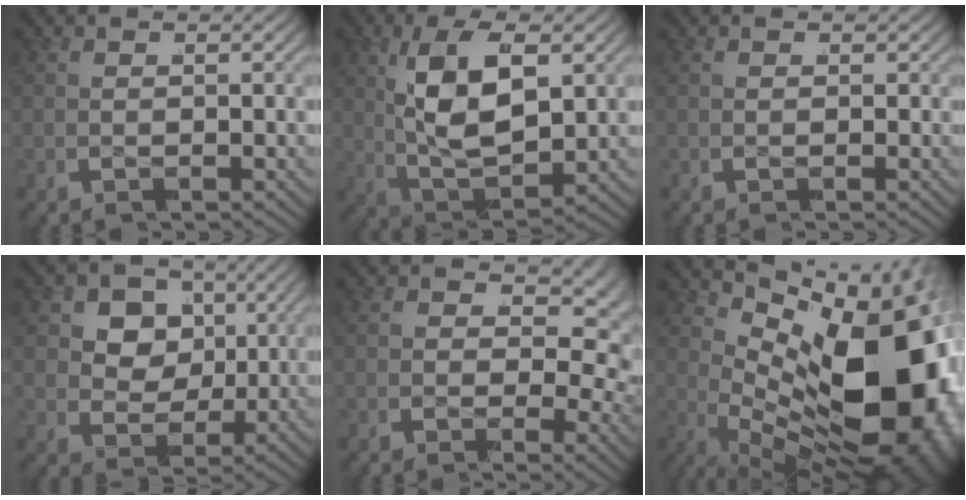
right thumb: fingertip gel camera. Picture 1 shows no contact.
{"total": 11.8, "force": [-0.5, 7.5, 9.2], "torque": [-0.207, -0.030, 0.006]}
{"total": 1.5, "force": [0.3, 1.1, 1.0], "torque": [-0.011, -0.006, 0.004]}
{"total": 10.1, "force": [1.4, 7.8, 6.2], "torque": [-0.125, -0.015, 0.024]}
{"total": 7.7, "force": [-0.1, 4.8, 6.0], "torque": [-0.085, -0.015, 0.002]}
{"total": 24.7, "force": [-0.7, 14.0, 20.3], "torque": [-0.296, -0.022, 0.007]}